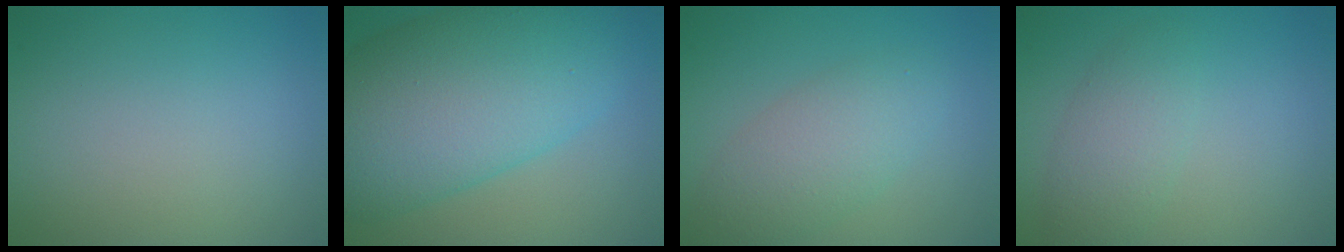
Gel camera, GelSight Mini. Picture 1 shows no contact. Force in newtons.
{"total": 12.9, "press": 12.9, "slide": 0.2}
{"total": 3.8, "press": 3.8, "slide": 0.1}
{"total": 2.9, "press": 2.9, "slide": 0.0}